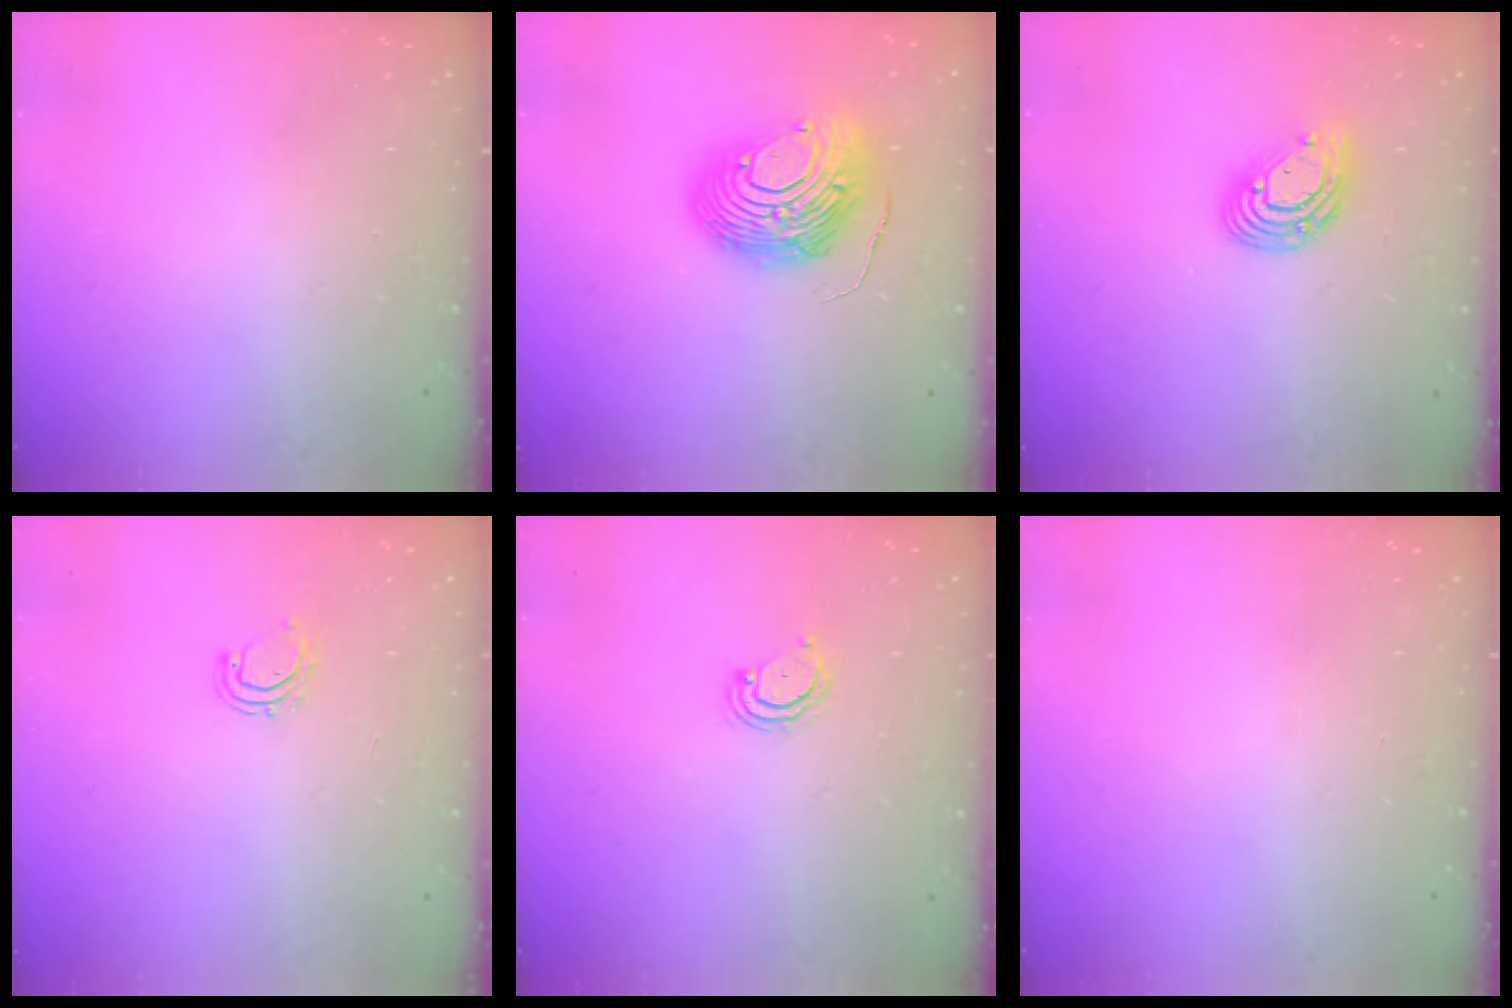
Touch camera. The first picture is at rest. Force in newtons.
{"total": 13.8, "press": 13.7, "slide": 1.3}
{"total": 9.9, "press": 9.9, "slide": 1.1}
{"total": 4.4, "press": 4.2, "slide": 1.0}
{"total": 3.6, "press": 3.6, "slide": 0.3}
{"total": 0.0}